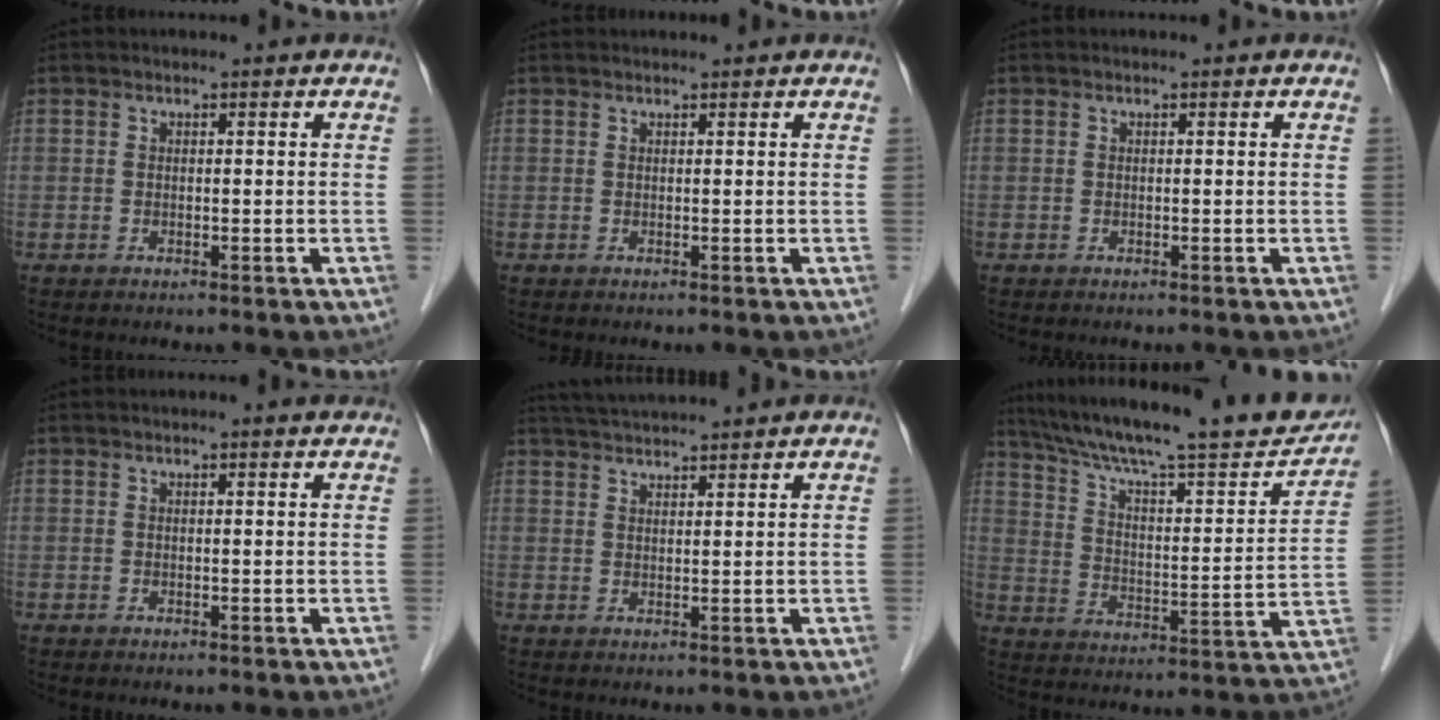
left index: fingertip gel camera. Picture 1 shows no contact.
{"total": 1.5, "force": [1.5, 0.1, 0.3], "torque": [-0.006, 0.023, 0.026]}
{"total": 0.0}
{"total": 2.1, "force": [1.9, 0.0, 0.8], "torque": [-0.013, 0.014, 0.023]}
{"total": 7.2, "force": [6.7, -0.7, 2.4], "torque": [-0.048, 0.032, 0.108]}
{"total": 25.0, "force": [21.5, 3.3, 12.2], "torque": [-0.200, -0.009, 0.306]}